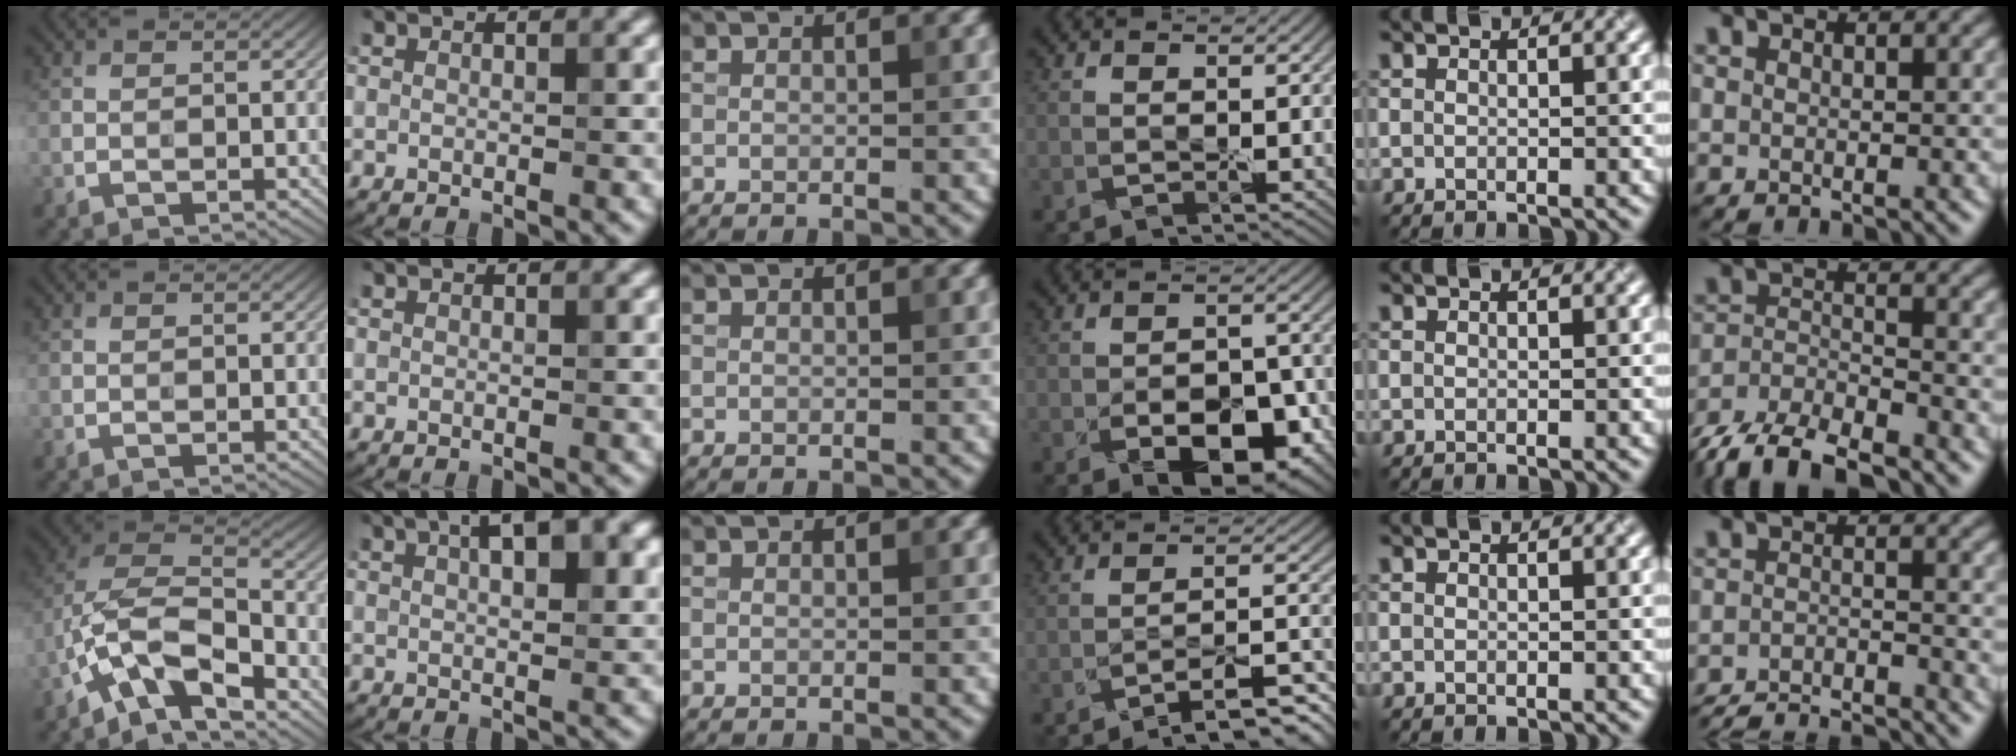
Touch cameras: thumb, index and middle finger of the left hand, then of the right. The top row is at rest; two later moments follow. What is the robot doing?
{"motion": "peel", "object": "velcro strap"}